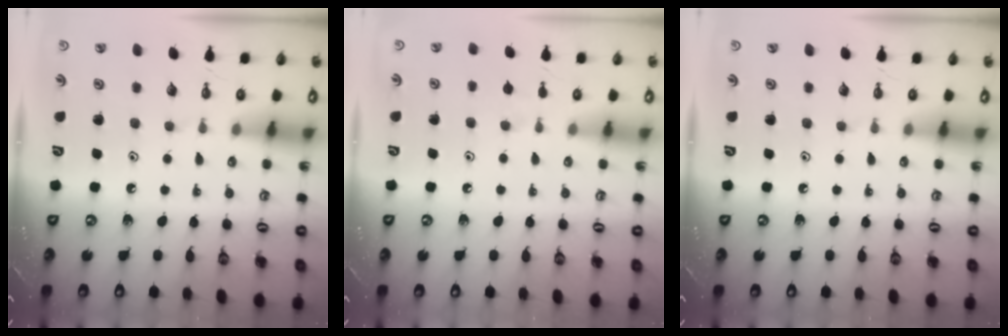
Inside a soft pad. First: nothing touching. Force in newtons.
{"total": 4.5, "press": 4.4, "slide": 0.6}
{"total": 0.0}